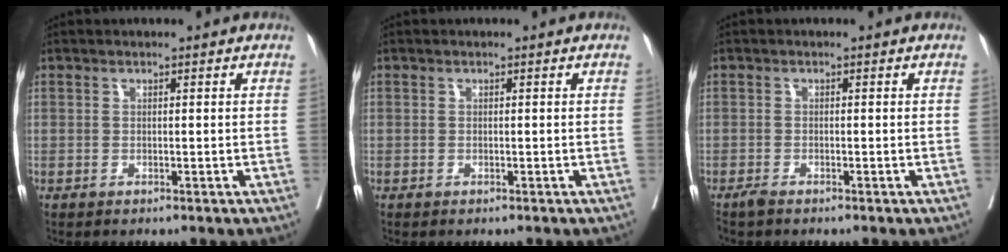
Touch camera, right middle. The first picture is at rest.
{"total": 0.0}
{"total": 0.9, "force": [-0.9, 0.0, 0.4], "torque": [-0.016, -0.004, -0.017]}